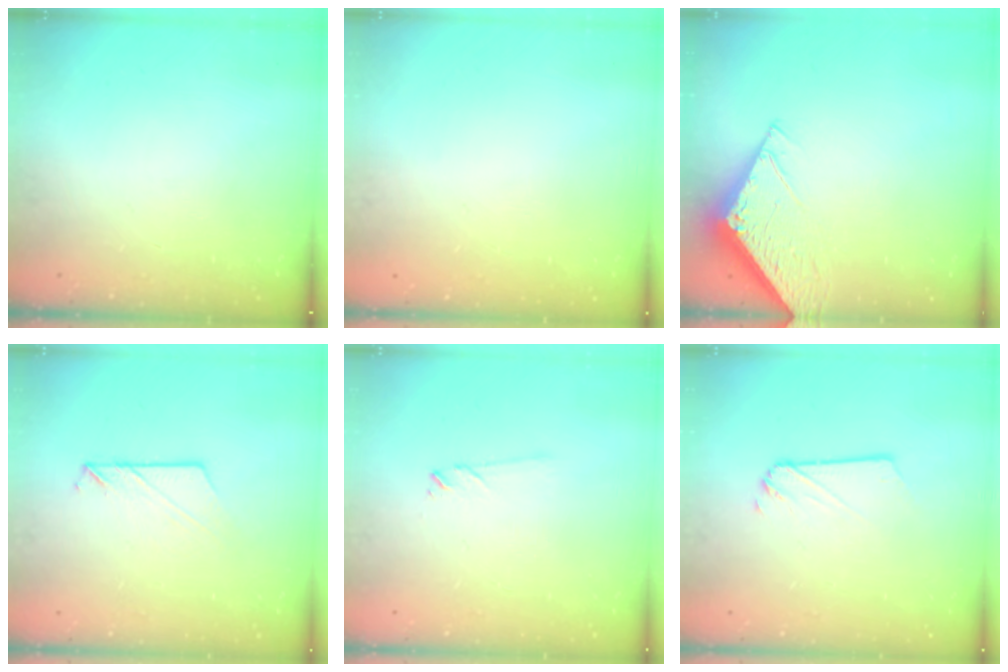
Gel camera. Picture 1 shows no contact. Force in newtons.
{"total": 0.0}
{"total": 4.7, "press": 4.7, "slide": 0.3}
{"total": 6.3, "press": 6.3, "slide": 0.2}
{"total": 3.2, "press": 3.2, "slide": 0.3}
{"total": 2.2, "press": 2.2, "slide": 0.0}